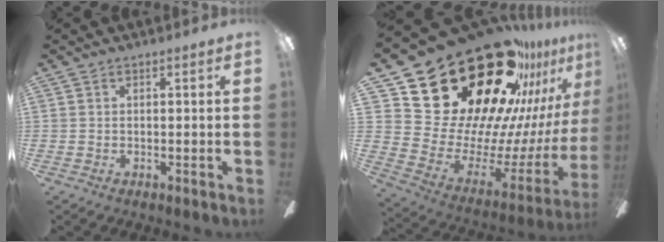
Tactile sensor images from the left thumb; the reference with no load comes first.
{"total": 37.0, "force": [23.8, 19.3, 20.7], "torque": [-0.281, -0.207, 0.482]}